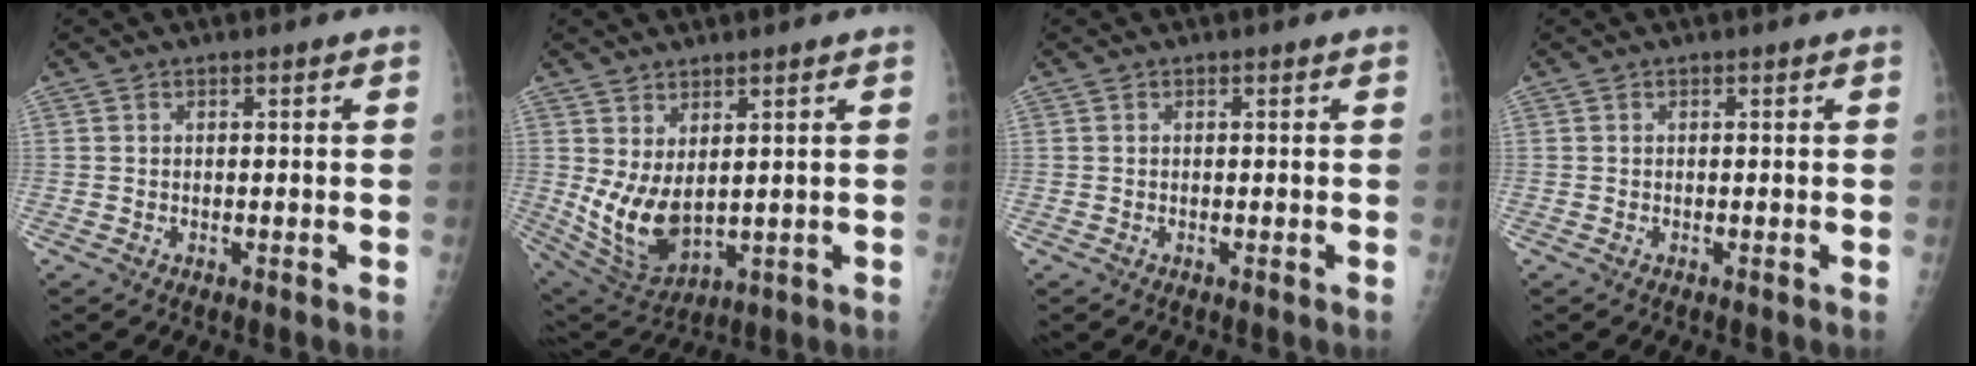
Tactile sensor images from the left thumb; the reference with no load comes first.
{"total": 10.2, "force": [1.6, 5.5, 8.4], "torque": [-0.148, -0.028, 0.056]}
{"total": 0.0}
{"total": 0.0}